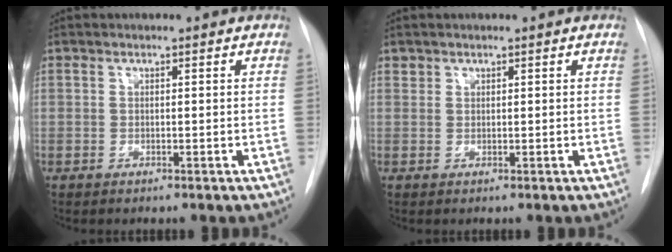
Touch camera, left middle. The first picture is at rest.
{"total": 0.6, "force": [0.5, 0.4, -0.1], "torque": [0.003, 0.004, 0.008]}